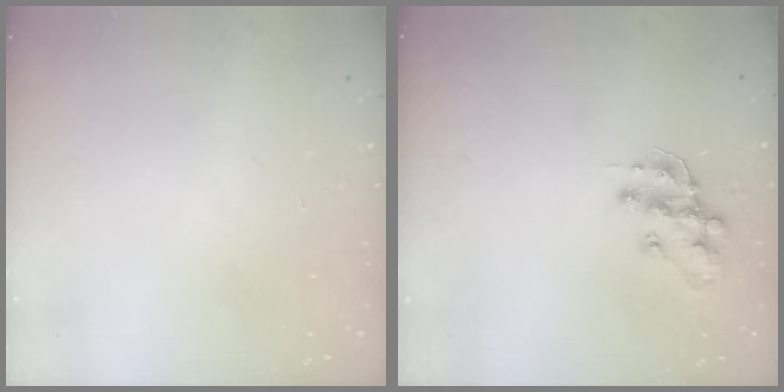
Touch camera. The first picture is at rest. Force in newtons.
{"total": 12.7, "press": 12.6, "slide": 0.9}